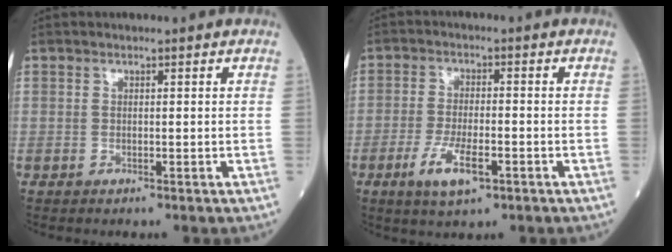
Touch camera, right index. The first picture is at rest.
{"total": 6.4, "force": [-3.0, 1.8, 5.4], "torque": [-0.109, -0.008, -0.049]}